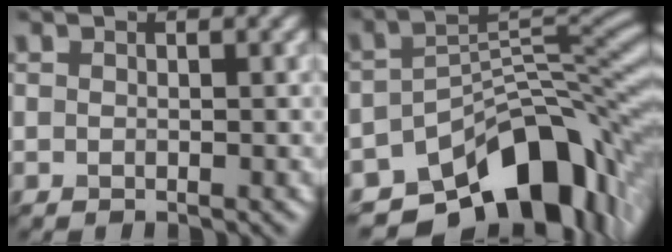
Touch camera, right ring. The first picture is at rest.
{"total": 12.0, "force": [-7.5, 6.0, 7.1], "torque": [-0.094, -0.006, -0.129]}